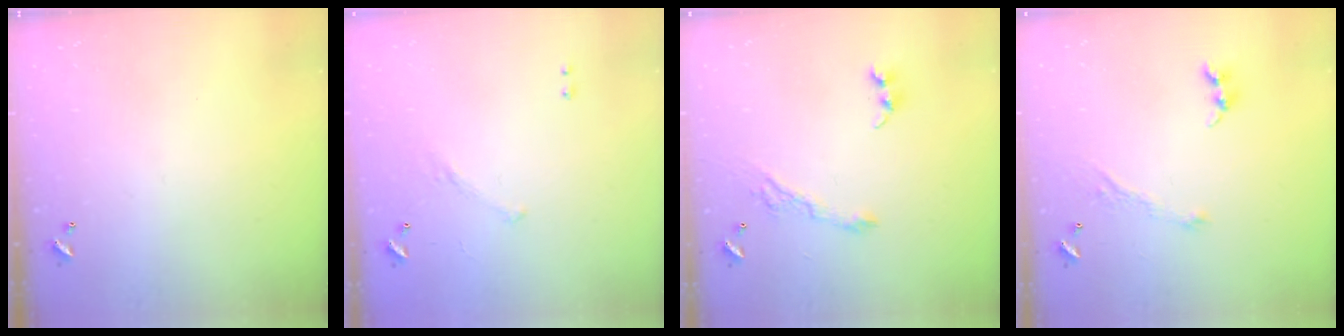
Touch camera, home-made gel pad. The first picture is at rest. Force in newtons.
{"total": 5.9, "press": 5.9, "slide": 0.8}
{"total": 5.7, "press": 5.6, "slide": 0.9}
{"total": 2.9, "press": 2.8, "slide": 0.4}